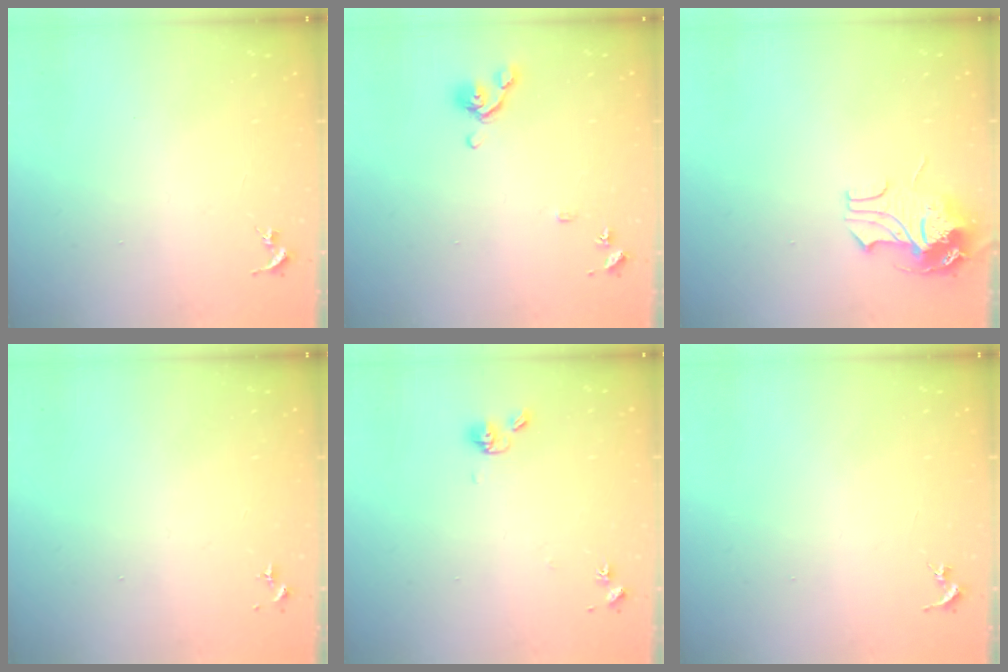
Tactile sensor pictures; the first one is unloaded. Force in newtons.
{"total": 8.6, "press": 8.5, "slide": 1.3}
{"total": 11.0, "press": 10.9, "slide": 1.1}
{"total": 0.0}
{"total": 7.0, "press": 6.7, "slide": 2.1}
{"total": 0.0}